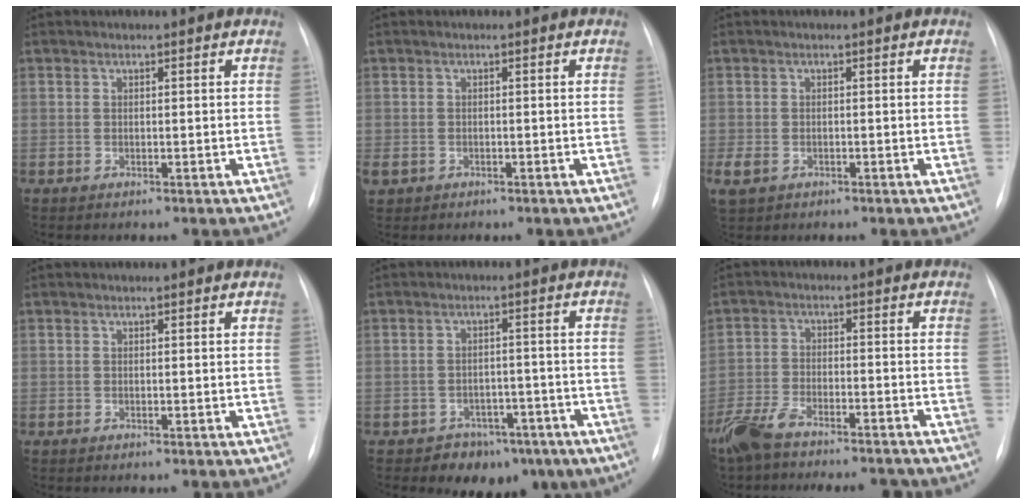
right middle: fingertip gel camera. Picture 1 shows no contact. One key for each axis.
{"total": 2.2, "fx": -0.9, "fy": 1.7, "fz": 0.9, "tx": -0.021, "ty": 0.003, "tz": -0.009}
{"total": 3.0, "fx": -1.2, "fy": 2.1, "fz": 1.8, "tx": -0.045, "ty": -0.004, "tz": -0.013}
{"total": 0.0}
{"total": 8.0, "fx": -5.2, "fy": 5.5, "fz": 2.5, "tx": -0.016, "ty": 0.028, "tz": -0.063}
{"total": 12.7, "fx": -11.0, "fy": 3.1, "fz": 5.5, "tx": -0.096, "ty": 0.005, "tz": -0.169}